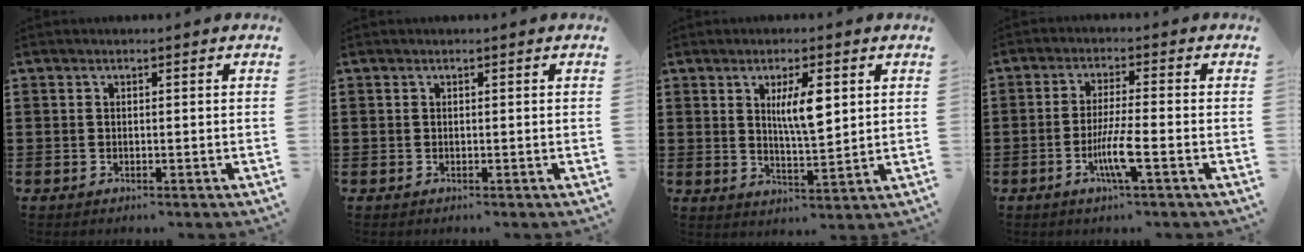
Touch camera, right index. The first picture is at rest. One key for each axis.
{"total": 0.0}
{"total": 6.2, "fx": 2.0, "fy": 1.6, "fz": 5.6, "tx": -0.098, "ty": -0.001, "tz": 0.028}
{"total": 6.2, "fx": -2.3, "fy": 0.4, "fz": 5.7, "tx": -0.115, "ty": -0.016, "tz": -0.044}